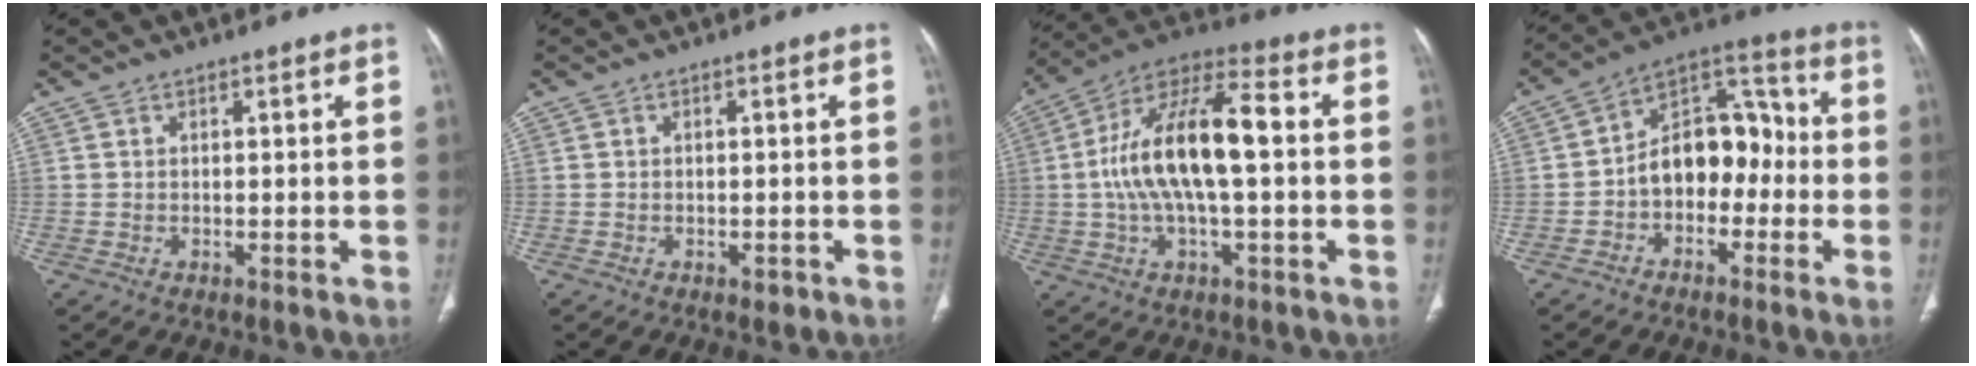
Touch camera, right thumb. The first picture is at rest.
{"total": 2.6, "force": [-1.0, 1.6, 1.8], "torque": [-0.012, 0.001, -0.006]}
{"total": 17.7, "force": [0.4, 6.9, 16.3], "torque": [-0.310, 0.039, 0.000]}
{"total": 13.1, "force": [-2.3, 8.9, 9.4], "torque": [-0.108, 0.053, -0.052]}